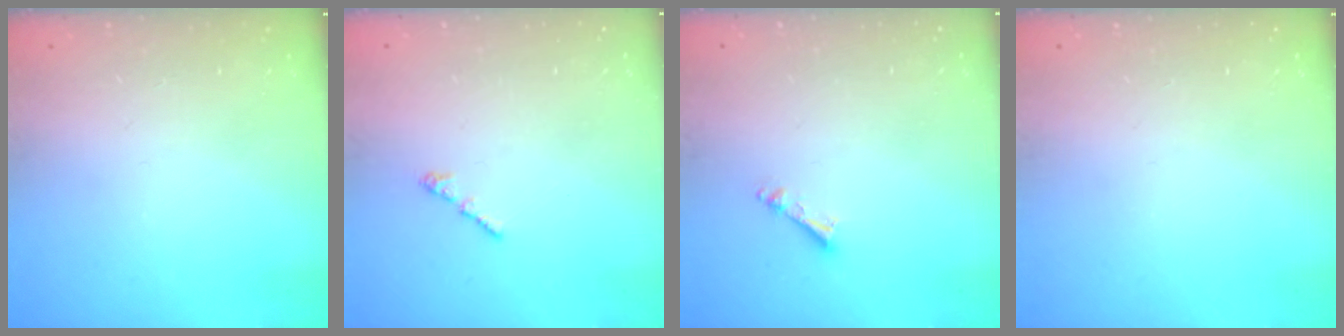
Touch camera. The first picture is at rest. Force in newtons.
{"total": 1.2, "press": 1.1, "slide": 0.5}
{"total": 3.3, "press": 3.3, "slide": 0.1}
{"total": 0.0}